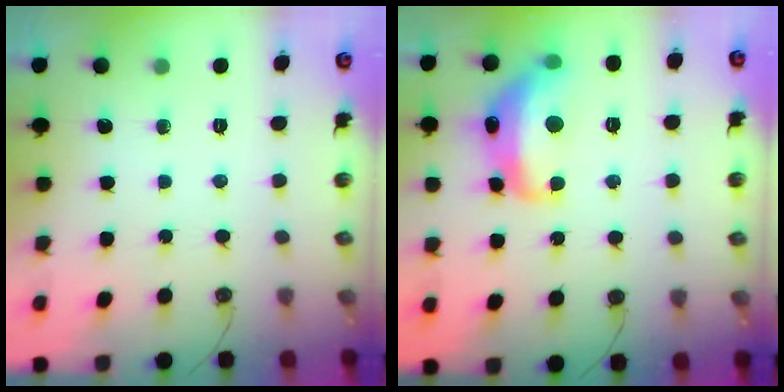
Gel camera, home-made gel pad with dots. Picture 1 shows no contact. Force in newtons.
{"total": 8.8, "press": 8.7, "slide": 0.7}